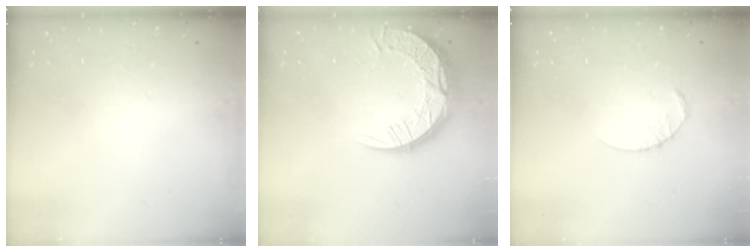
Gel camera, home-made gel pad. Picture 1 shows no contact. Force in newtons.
{"total": 15.3, "press": 15.3, "slide": 1.0}
{"total": 2.6, "press": 2.6, "slide": 0.4}